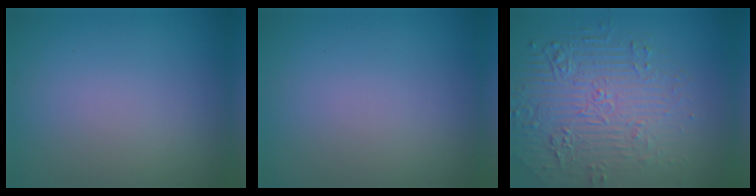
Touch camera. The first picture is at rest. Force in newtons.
{"total": 0.0}
{"total": 6.7, "press": 5.2, "slide": 4.2}